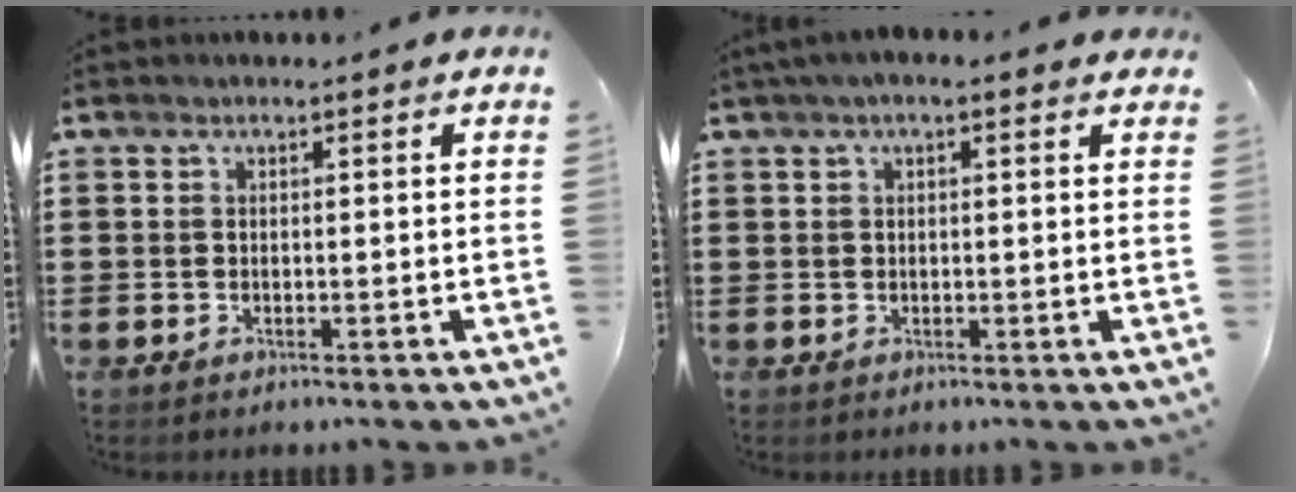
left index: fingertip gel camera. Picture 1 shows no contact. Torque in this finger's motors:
{"motor_torque": [2.14, 0.00, 0.54, 0.12]}